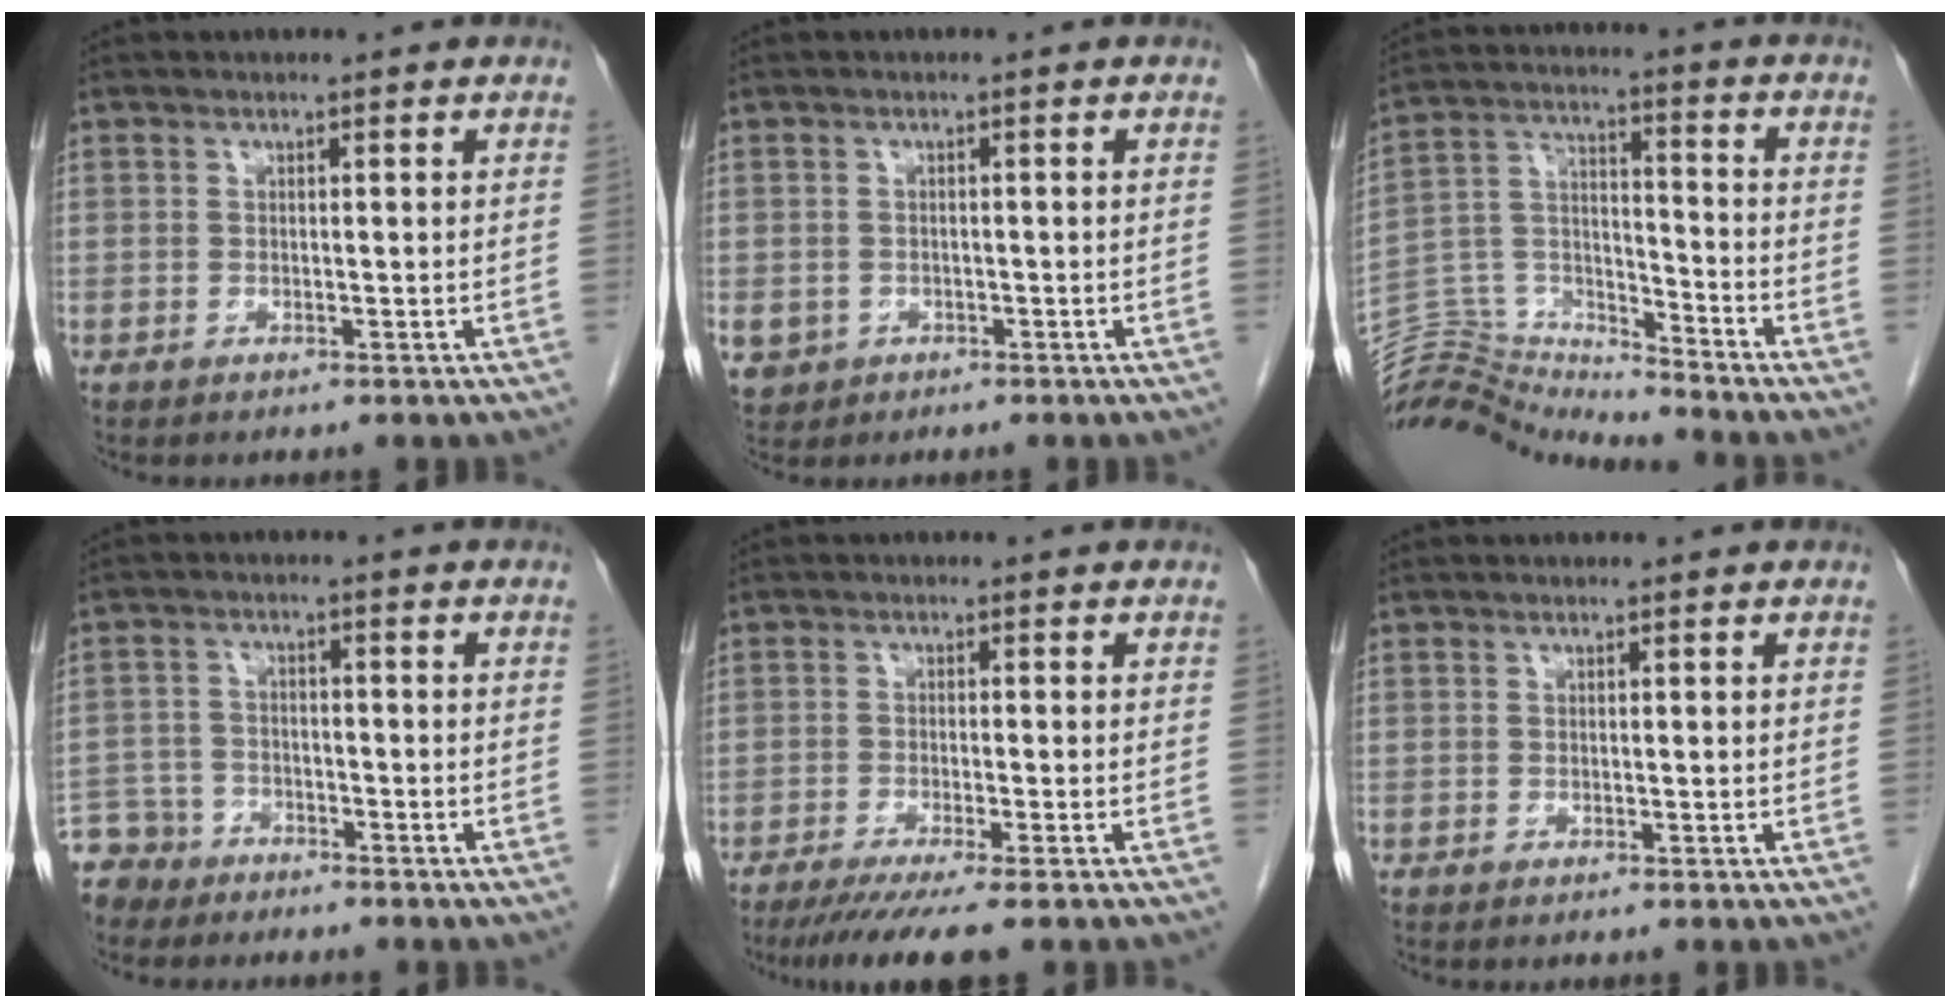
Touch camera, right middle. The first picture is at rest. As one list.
[{"total": 5.4, "force": [-2.2, 4.7, 1.3], "torque": [-0.034, 0.000, -0.030]}, {"total": 13.1, "force": [-13.0, -0.5, -0.7], "torque": [0.010, 0.052, -0.241]}, {"total": 6.5, "force": [-5.5, 3.4, -0.3], "torque": [0.002, -0.004, -0.106]}, {"total": 7.2, "force": [-5.7, -0.4, 4.4], "torque": [-0.062, -0.018, -0.090]}, {"total": 0.0}]